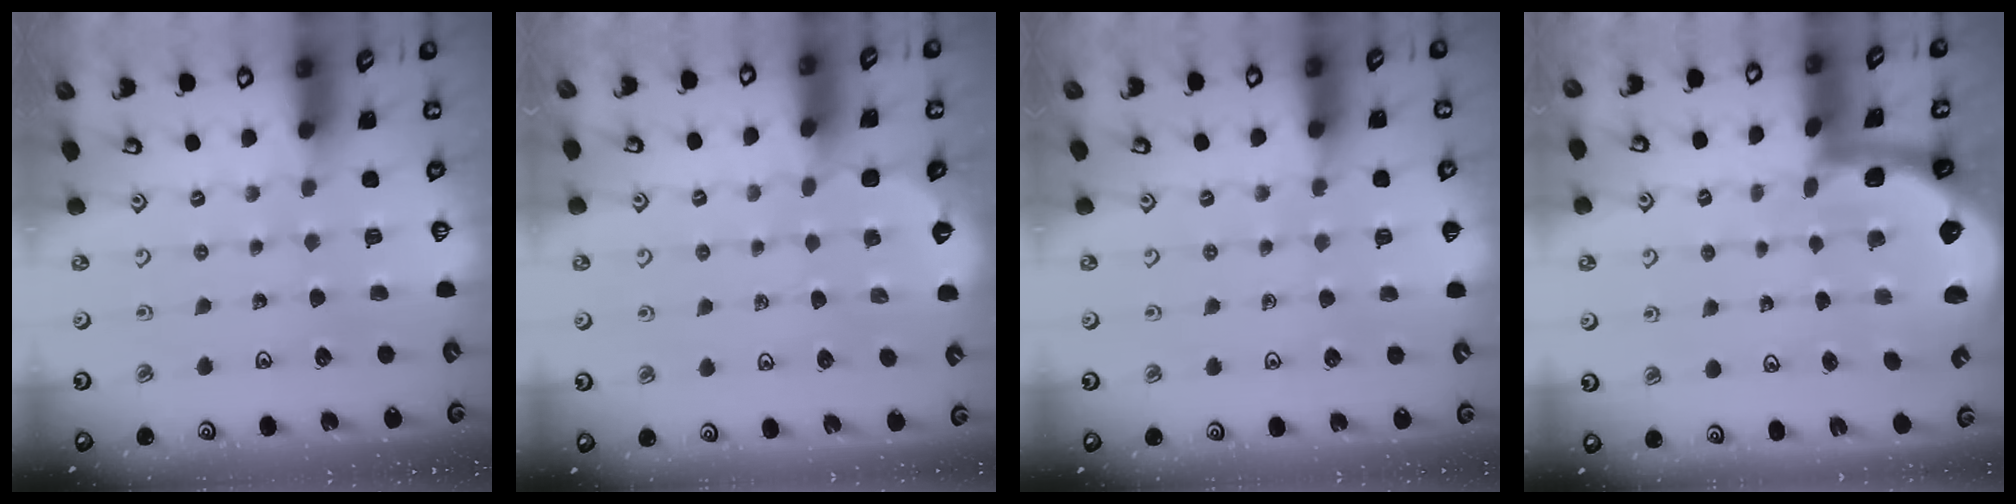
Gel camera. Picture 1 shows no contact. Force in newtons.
{"total": 1.6, "press": 1.5, "slide": 0.5}
{"total": 3.7, "press": 3.7, "slide": 0.5}
{"total": 2.4, "press": 2.3, "slide": 0.8}